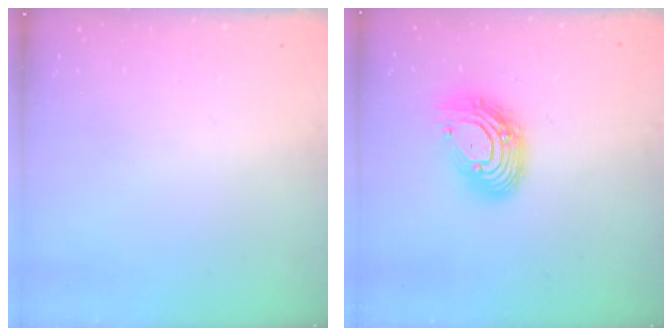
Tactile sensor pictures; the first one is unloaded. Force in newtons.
{"total": 13.1, "press": 13.1, "slide": 1.1}